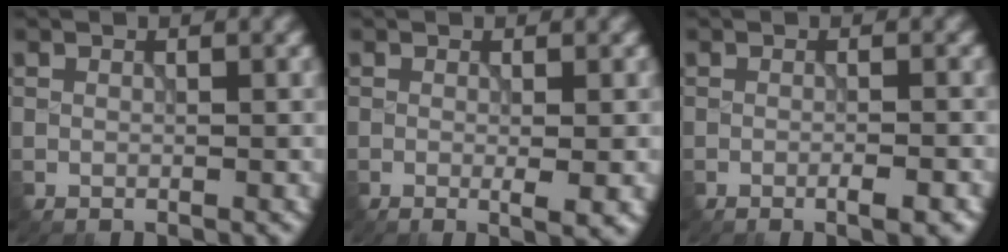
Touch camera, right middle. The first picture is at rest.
{"total": 2.1, "force": [-0.3, 0.3, 2.0], "torque": [-0.029, -0.006, -0.004]}
{"total": 2.3, "force": [-1.1, 0.5, 2.0], "torque": [-0.023, 0.006, -0.019]}